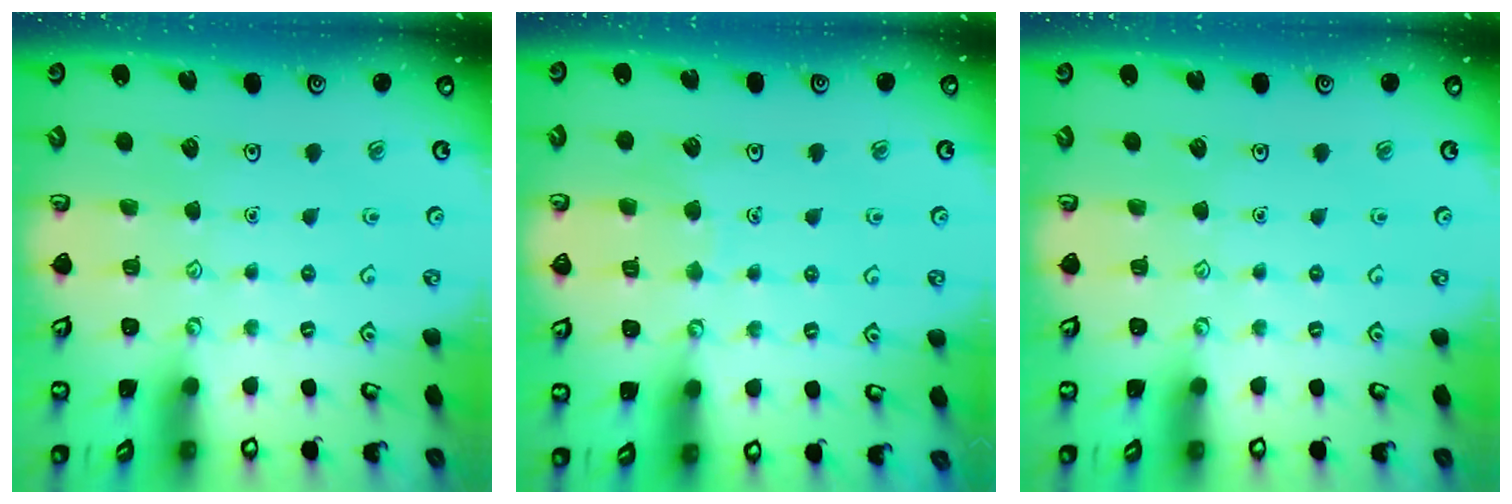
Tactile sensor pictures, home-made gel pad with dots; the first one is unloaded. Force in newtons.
{"total": 4.1, "press": 4.1, "slide": 0.3}
{"total": 0.0}